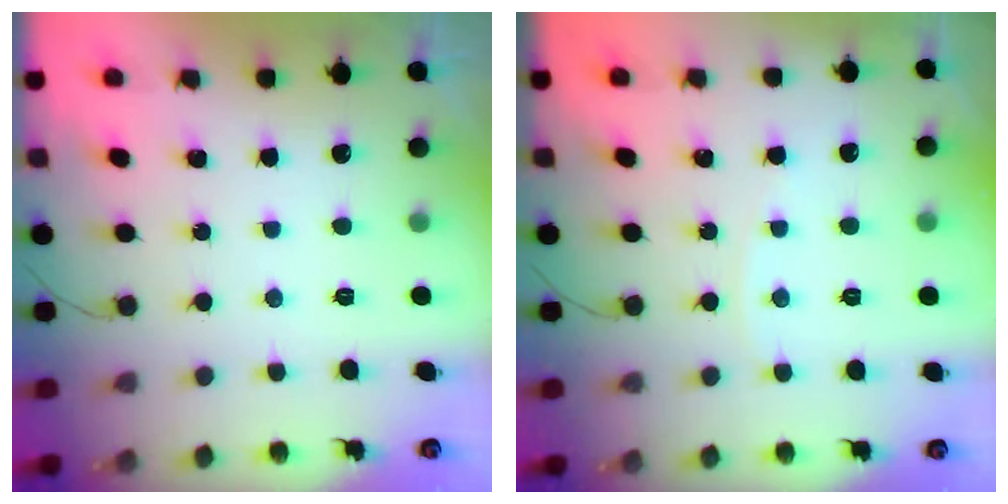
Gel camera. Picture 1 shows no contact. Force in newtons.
{"total": 1.6, "press": 1.6, "slide": 0.2}